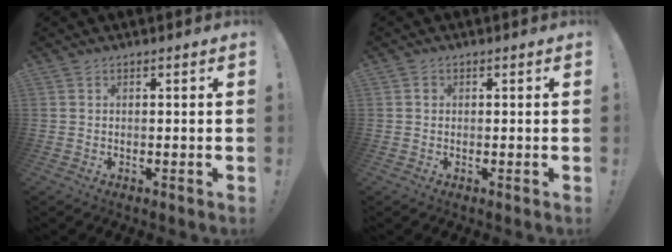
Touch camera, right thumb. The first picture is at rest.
{"total": 1.0, "force": [0.0, 0.9, 0.4], "torque": [-0.002, 0.002, -0.002]}